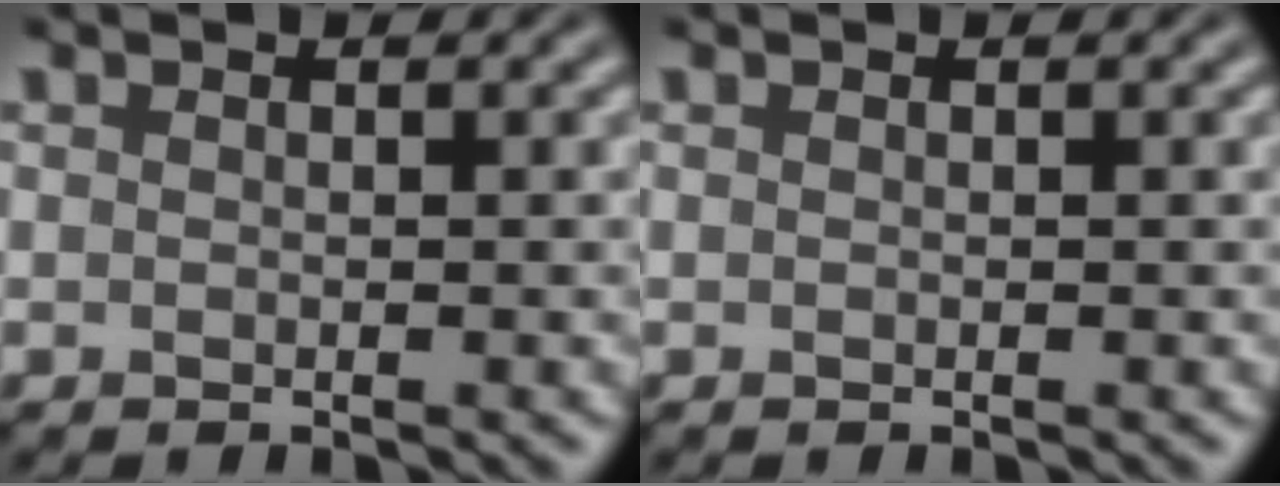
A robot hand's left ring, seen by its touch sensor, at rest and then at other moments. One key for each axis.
{"total": 0.0}